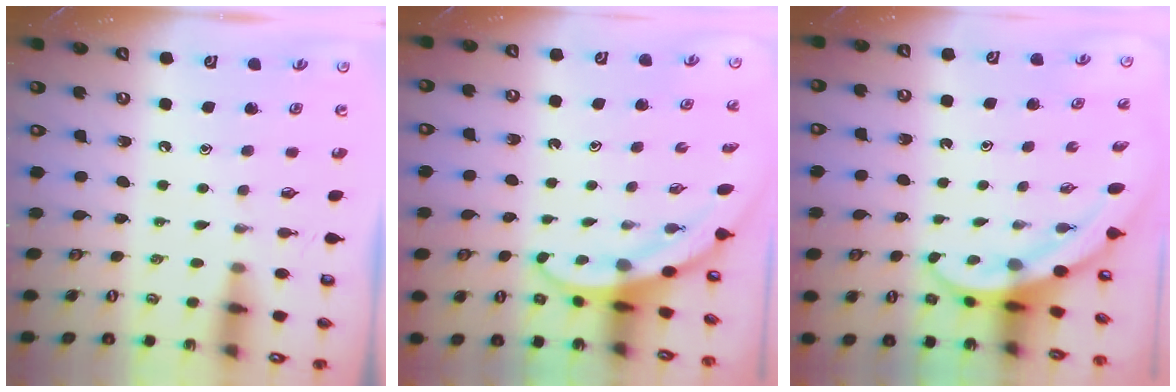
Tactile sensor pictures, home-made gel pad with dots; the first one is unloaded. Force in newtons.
{"total": 3.1, "press": 3.1, "slide": 0.1}
{"total": 4.4, "press": 4.4, "slide": 0.3}